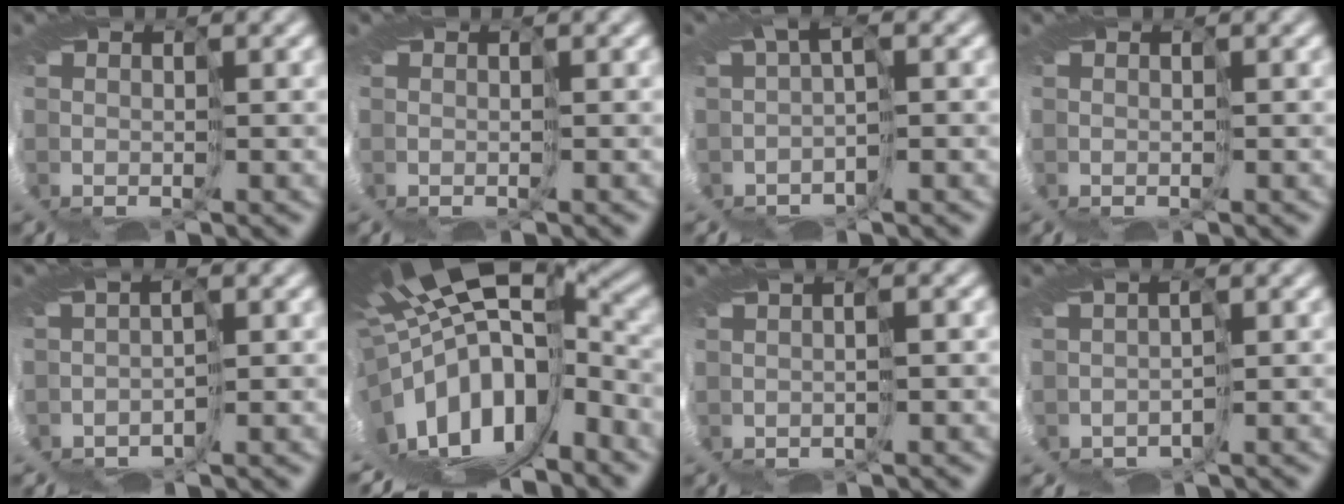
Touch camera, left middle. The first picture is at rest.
{"total": 0.0}
{"total": 1.4, "force": [-1.3, -0.2, 0.3], "torque": [-0.013, -0.006, -0.029]}
{"total": 0.0}
{"total": 2.2, "force": [-2.2, 0.4, 0.5], "torque": [-0.008, -0.008, -0.033]}
{"total": 15.6, "force": [-2.9, 7.4, 13.4], "torque": [-0.246, -0.040, -0.029]}
{"total": 0.8, "force": [-0.5, 0.0, 0.7], "torque": [-0.002, 0.006, 0.007]}
{"total": 2.6, "force": [-2.3, 1.1, 0.6], "torque": [-0.009, -0.016, -0.023]}